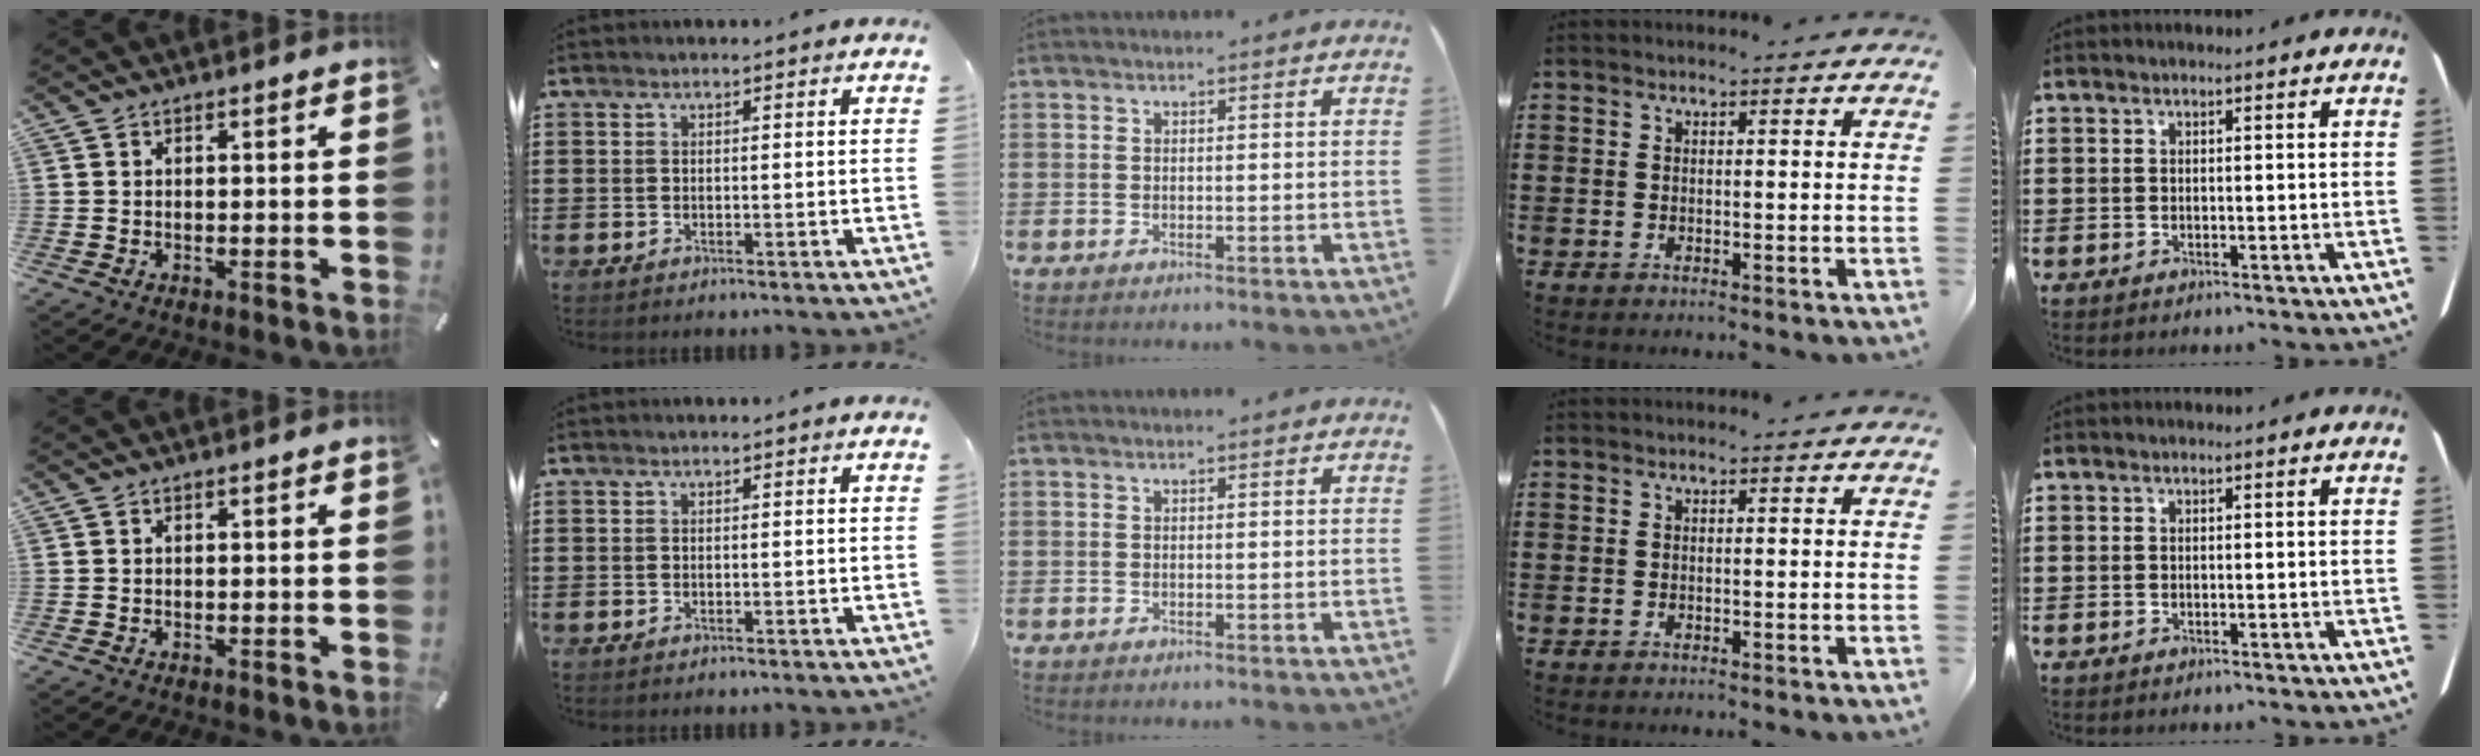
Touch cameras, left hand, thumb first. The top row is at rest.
{}